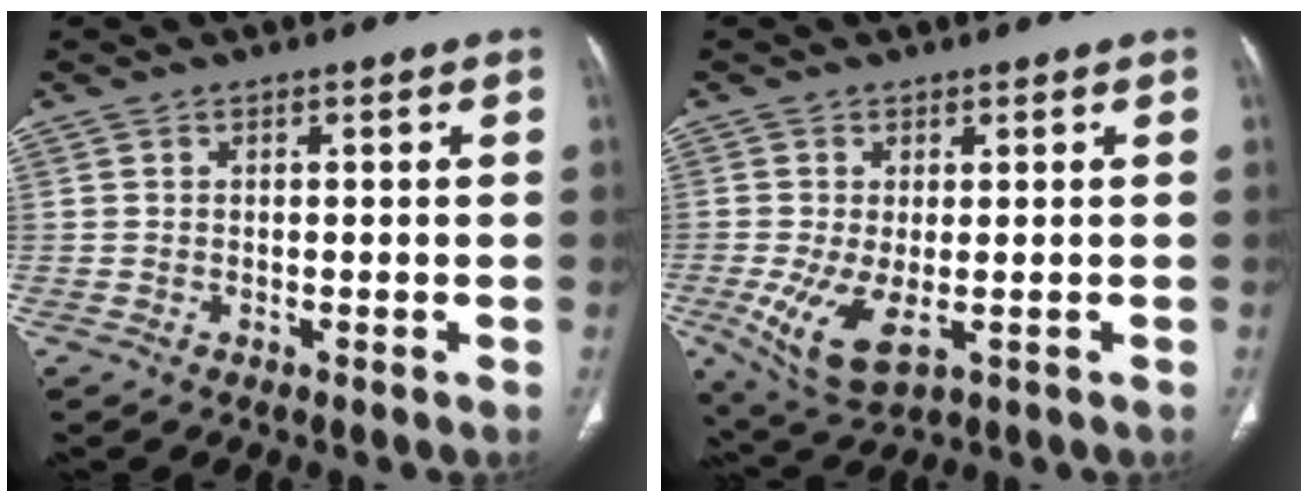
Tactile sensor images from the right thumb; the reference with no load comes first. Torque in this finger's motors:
{"motor_torque": [0.35, 1.10, -0.08, 0.20, 0.19]}